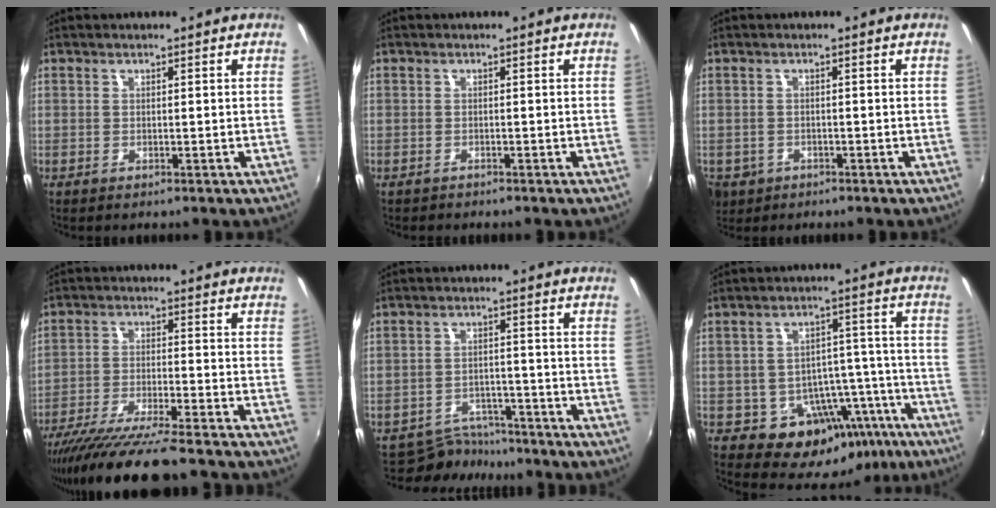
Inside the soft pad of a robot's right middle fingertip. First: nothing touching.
{"total": 1.1, "force": [-1.0, 0.3, 0.2], "torque": [-0.009, -0.001, -0.015]}
{"total": 6.7, "force": [-2.6, 5.5, 2.7], "torque": [-0.076, -0.012, -0.037]}
{"total": 14.8, "force": [-12.7, 0.1, 7.6], "torque": [-0.155, -0.033, -0.218]}
{"total": 6.0, "force": [-5.6, 2.1, -0.3], "torque": [-0.008, 0.009, -0.089]}
{"total": 15.6, "force": [-8.5, 11.1, 6.9], "torque": [-0.109, 0.033, -0.078]}